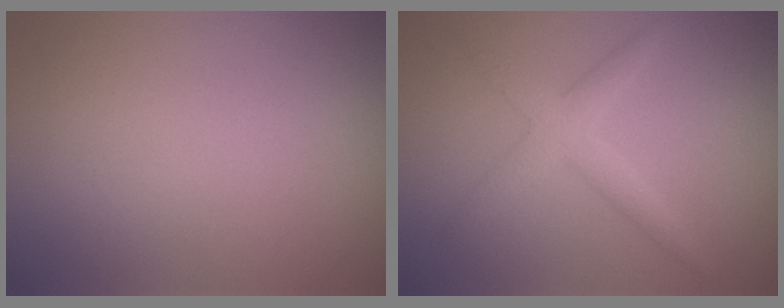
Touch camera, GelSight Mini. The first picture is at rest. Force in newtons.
{"total": 2.5, "press": 2.5, "slide": 0.1}